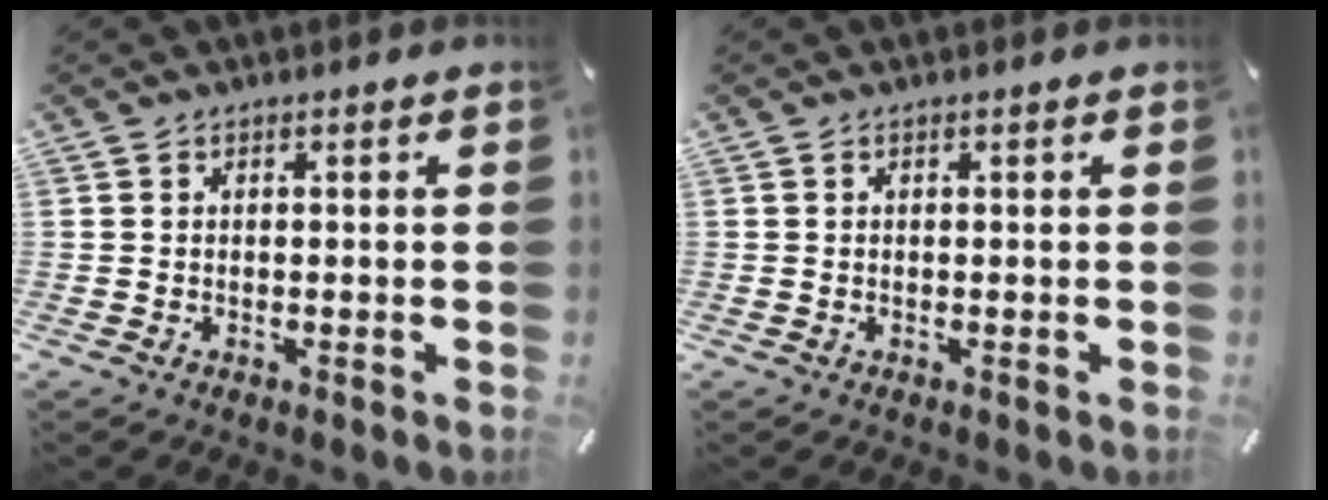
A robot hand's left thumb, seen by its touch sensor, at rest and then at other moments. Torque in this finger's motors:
{"motor_torque": [-0.01, 0.05, -0.01, -0.03, 0.00]}